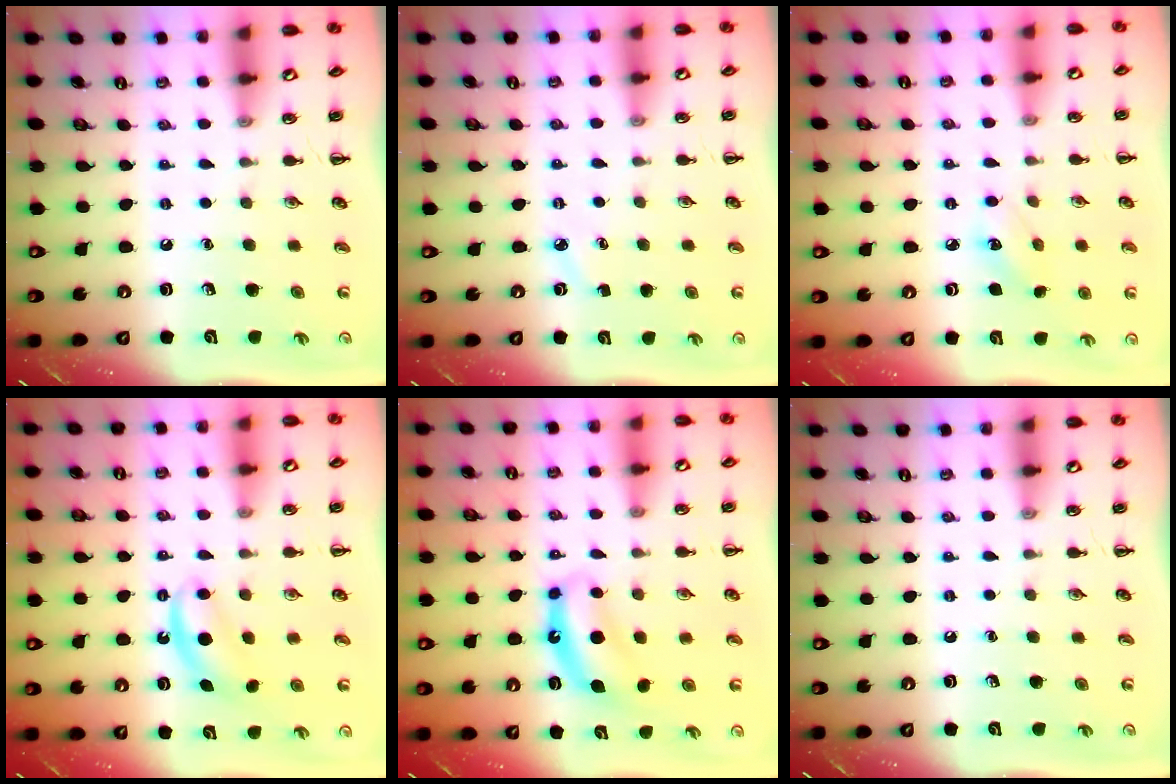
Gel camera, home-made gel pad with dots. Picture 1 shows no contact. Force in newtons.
{"total": 2.0, "press": 1.9, "slide": 0.7}
{"total": 5.5, "press": 5.3, "slide": 1.6}
{"total": 5.6, "press": 5.5, "slide": 1.3}
{"total": 7.4, "press": 7.3, "slide": 1.1}
{"total": 0.0}